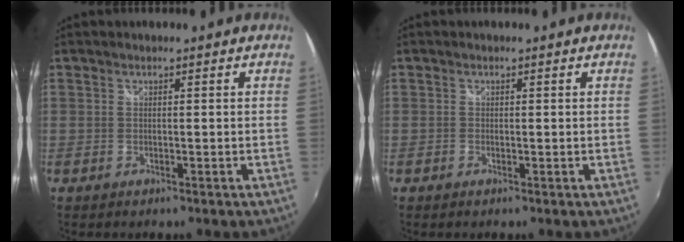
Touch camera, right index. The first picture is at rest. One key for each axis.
{"total": 0.0}